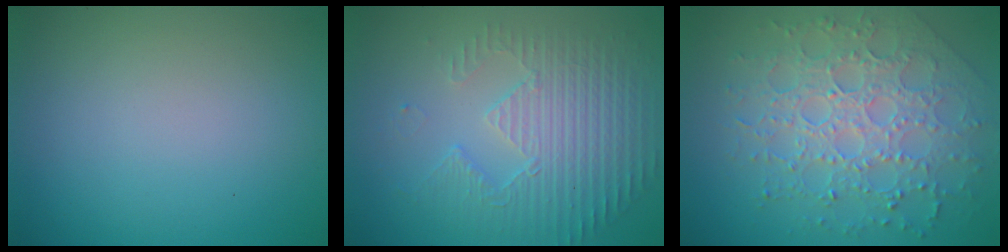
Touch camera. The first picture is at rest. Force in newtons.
{"total": 4.2, "press": 3.6, "slide": 2.1}
{"total": 7.7, "press": 5.5, "slide": 5.4}